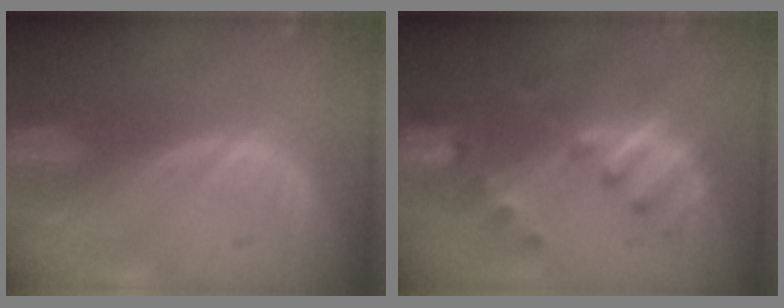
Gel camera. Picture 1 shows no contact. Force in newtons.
{"total": 7.6, "press": 6.8, "slide": 3.4}